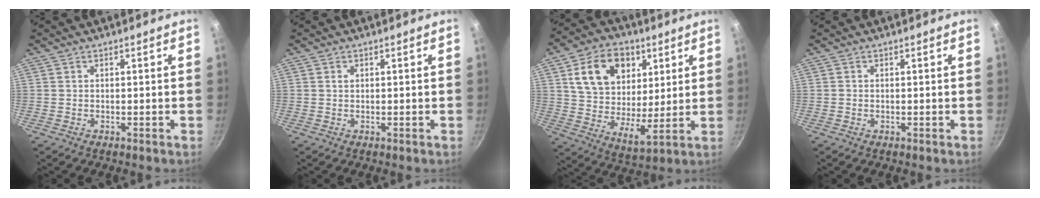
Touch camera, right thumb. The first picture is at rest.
{"total": 0.9, "force": [0.3, 0.7, 0.5], "torque": [-0.007, 0.002, 0.005]}
{"total": 17.4, "force": [6.7, 11.8, 10.8], "torque": [-0.156, -0.020, 0.112]}
{"total": 0.0}